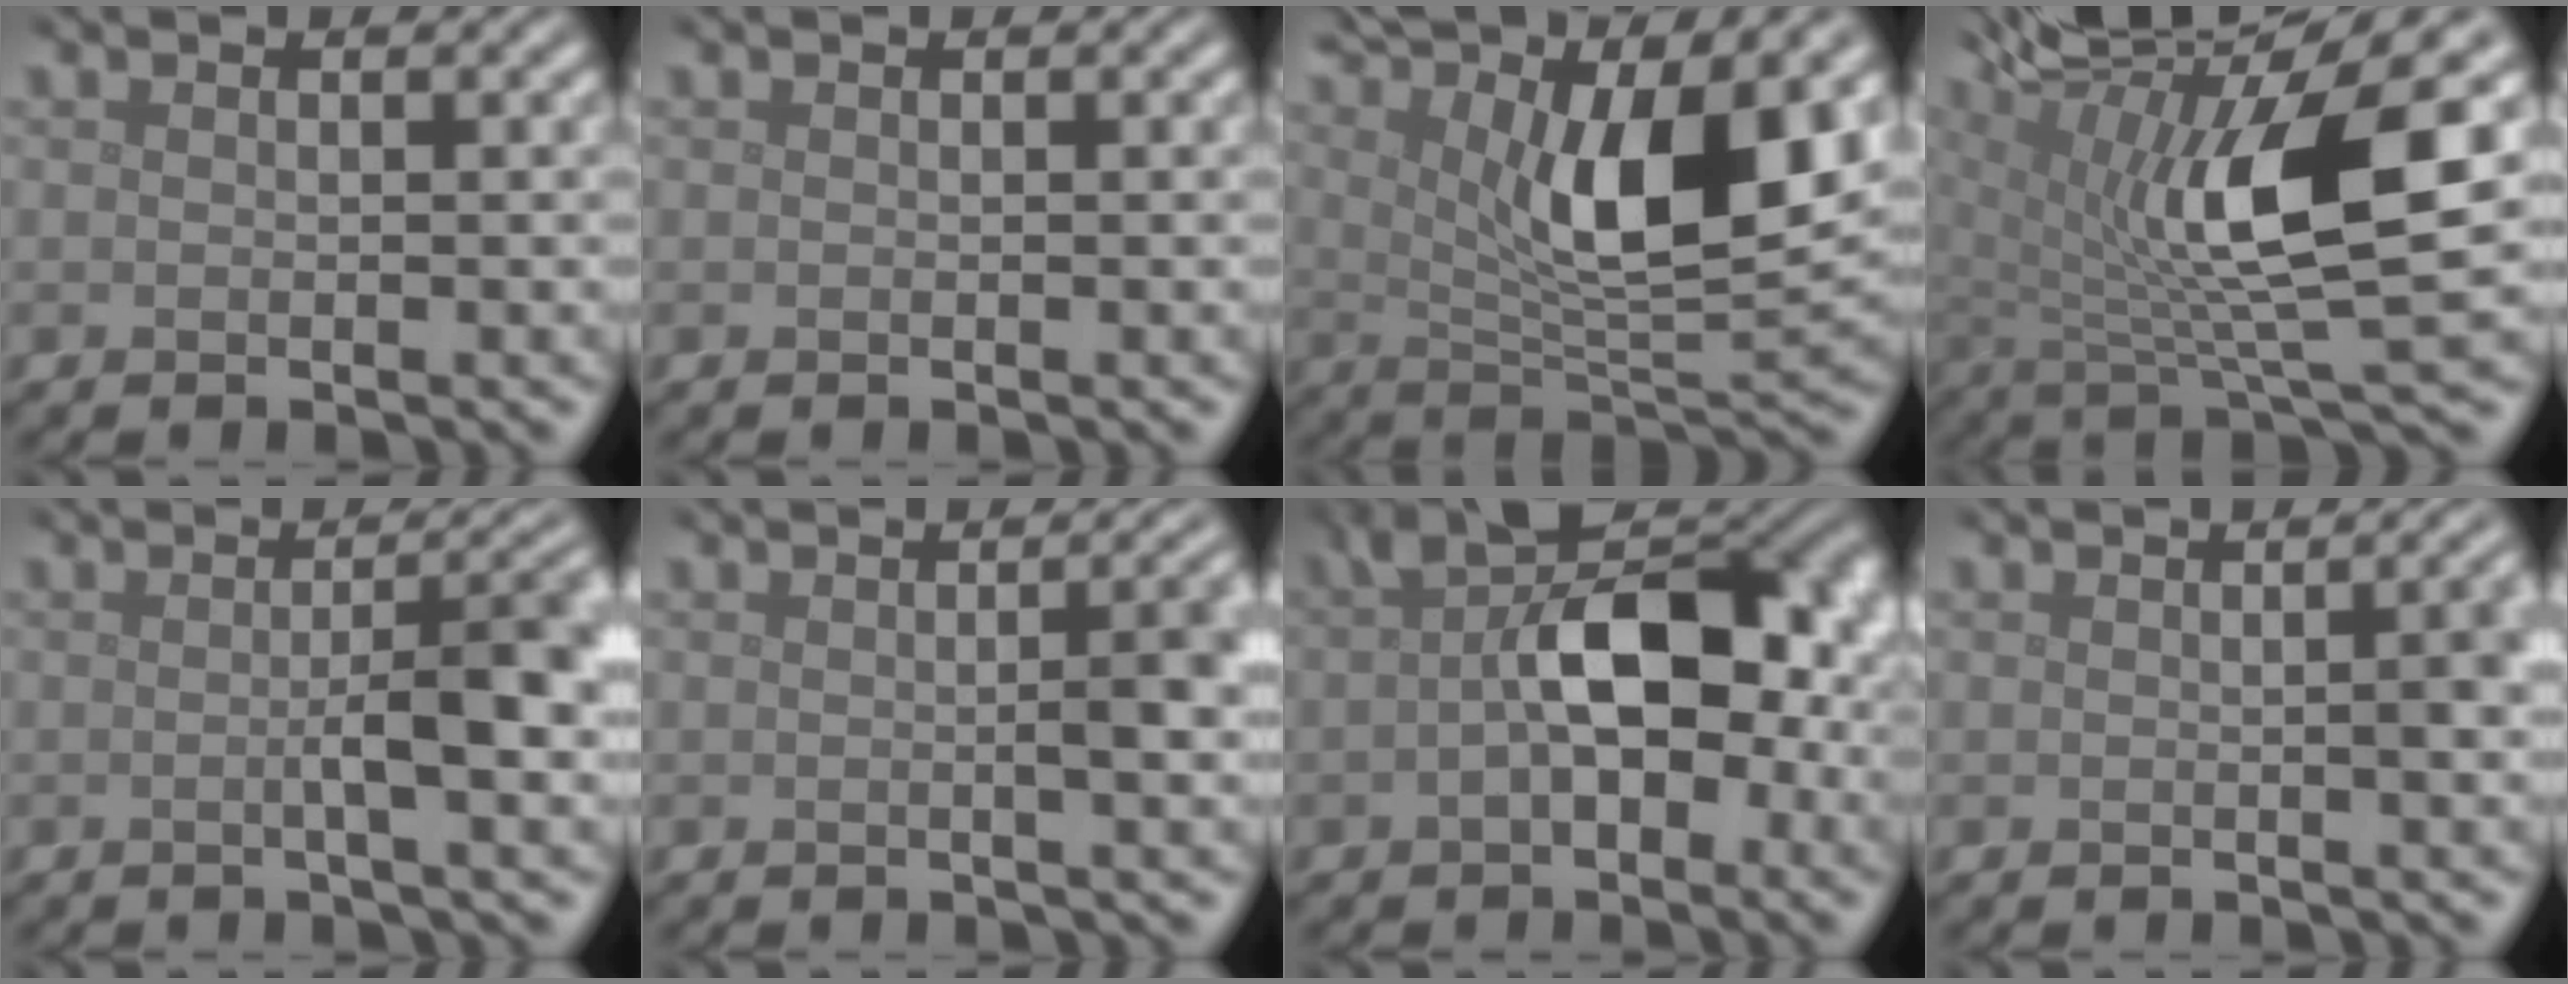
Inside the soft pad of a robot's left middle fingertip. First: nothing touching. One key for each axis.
{"total": 0.0}
{"total": 11.5, "fx": 4.3, "fy": 3.1, "fz": 10.2, "tx": -0.167, "ty": 0.000, "tz": 0.080}
{"total": 13.0, "fx": 4.6, "fy": 3.7, "fz": 11.5, "tx": -0.200, "ty": 0.005, "tz": 0.088}
{"total": 5.4, "fx": -0.3, "fy": 1.1, "fz": 5.3, "tx": -0.077, "ty": 0.006, "tz": -0.006}
{"total": 3.9, "fx": 0.0, "fy": 0.9, "fz": 3.8, "tx": -0.046, "ty": 0.011, "tz": -0.002}
{"total": 10.5, "fx": 0.8, "fy": 5.9, "fz": 8.7, "tx": -0.123, "ty": 0.014, "tz": 0.001}
{"total": 3.1, "fx": 0.1, "fy": 0.9, "fz": 3.0, "tx": -0.027, "ty": 0.010, "tz": 0.000}